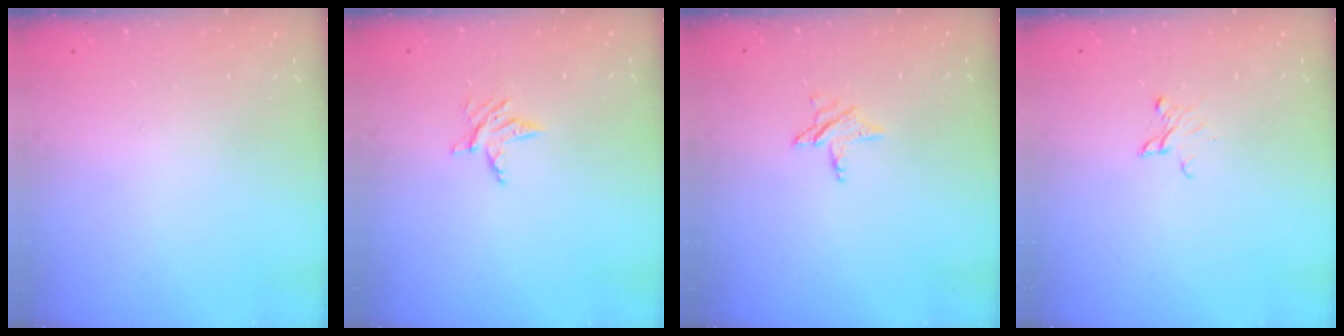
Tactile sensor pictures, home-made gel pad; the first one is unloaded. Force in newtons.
{"total": 3.4, "press": 3.4, "slide": 0.4}
{"total": 4.4, "press": 4.4, "slide": 0.4}
{"total": 3.8, "press": 3.8, "slide": 0.3}